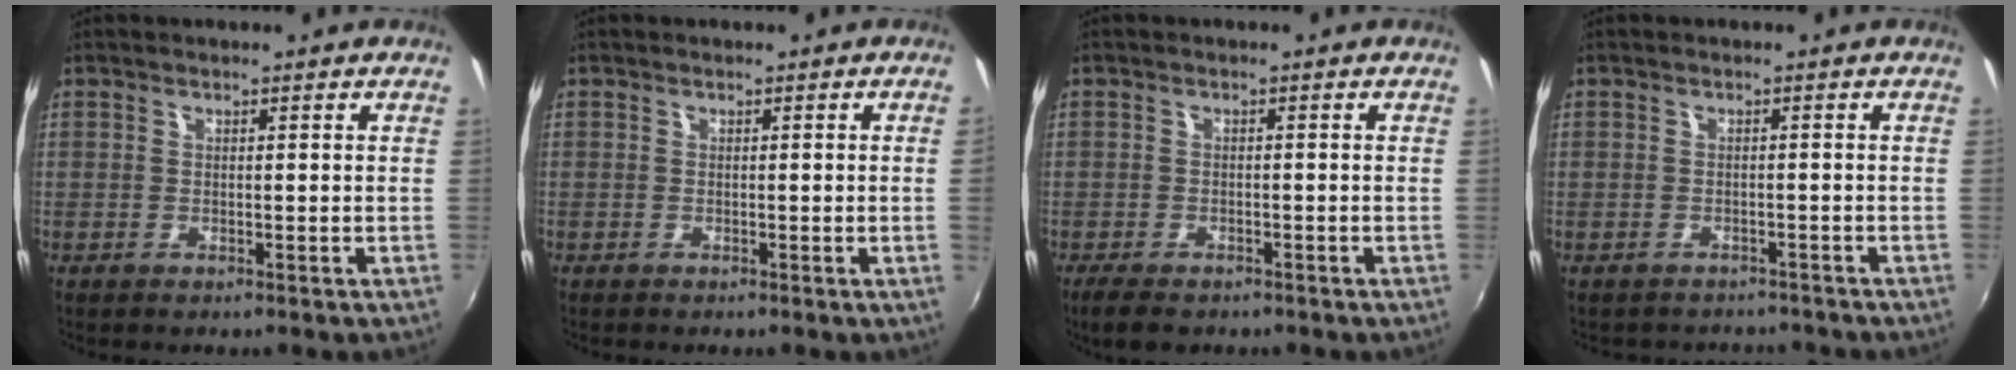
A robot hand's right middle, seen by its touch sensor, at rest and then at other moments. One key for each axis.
{"total": 1.3, "fx": 0.1, "fy": -0.8, "fz": 1.0, "tx": -0.008, "ty": -0.011, "tz": 0.003}
{"total": 4.9, "fx": -3.8, "fy": 2.0, "fz": 2.5, "tx": -0.062, "ty": -0.018, "tz": -0.065}
{"total": 4.5, "fx": -3.7, "fy": 2.5, "fz": 0.5, "tx": -0.010, "ty": 0.007, "tz": -0.050}